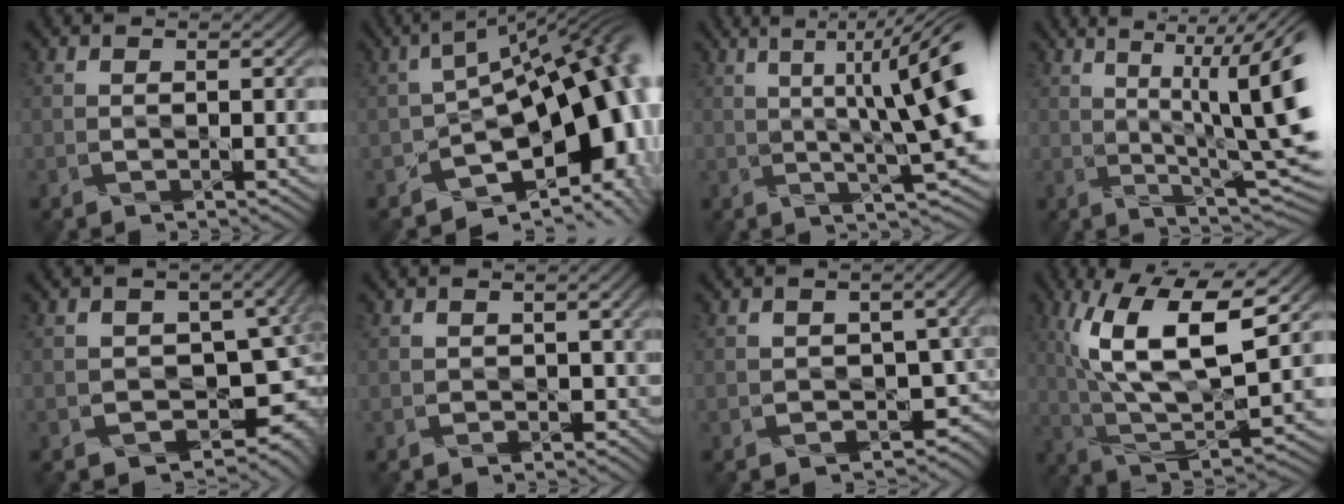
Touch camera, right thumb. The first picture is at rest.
{"total": 15.5, "force": [-4.7, 8.4, 12.2], "torque": [-0.151, -0.020, -0.064]}
{"total": 12.2, "force": [2.4, 2.6, 11.7], "torque": [-0.153, 0.011, 0.049]}
{"total": 14.5, "force": [3.0, 4.0, 13.6], "torque": [-0.177, 0.020, 0.057]}
{"total": 7.6, "force": [-1.0, 6.2, 4.4], "torque": [-0.045, -0.036, -0.003]}
{"total": 0.9, "force": [-0.1, 0.8, -0.4], "torque": [0.013, -0.006, 0.005]}
{"total": 4.0, "force": [-0.6, 3.4, 2.2], "torque": [-0.032, -0.023, 0.000]}
{"total": 13.8, "force": [4.5, 5.2, 12.0], "torque": [-0.247, -0.004, 0.091]}